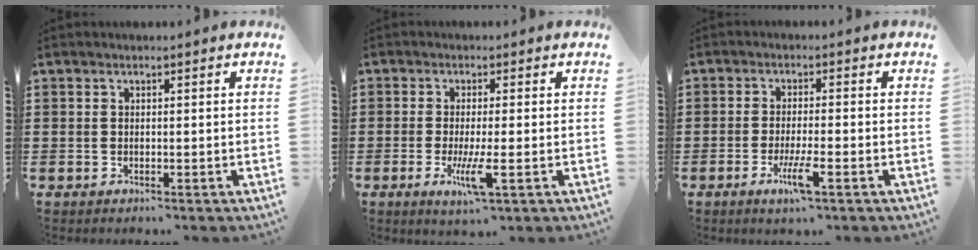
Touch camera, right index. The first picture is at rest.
{"total": 5.4, "force": [-1.9, 0.6, 5.0], "torque": [-0.101, -0.020, -0.034]}
{"total": 4.9, "force": [-2.5, 0.5, 4.2], "torque": [-0.087, -0.015, -0.045]}